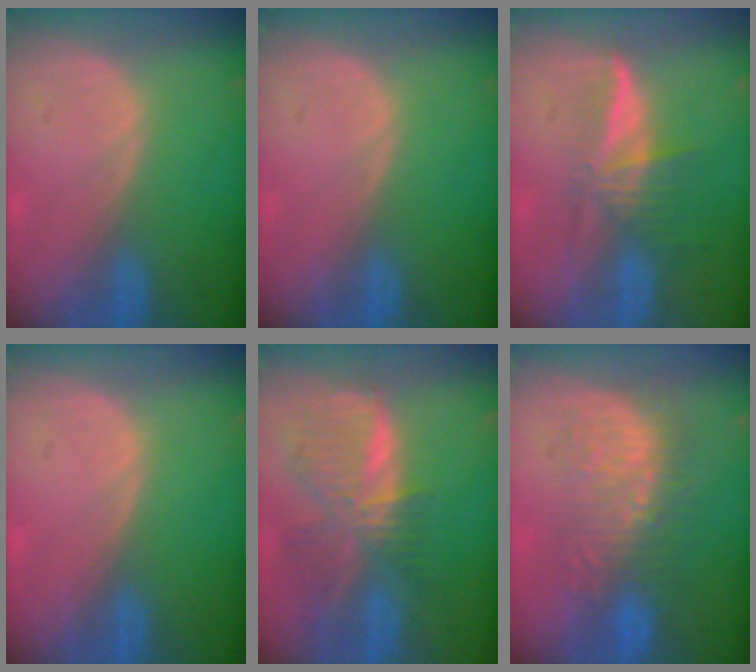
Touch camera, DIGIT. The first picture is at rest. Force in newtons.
{"total": 0.0}
{"total": 5.8, "press": 5.2, "slide": 2.6}
{"total": 0.0}
{"total": 8.9, "press": 7.7, "slide": 4.5}
{"total": 8.8, "press": 8.5, "slide": 2.2}